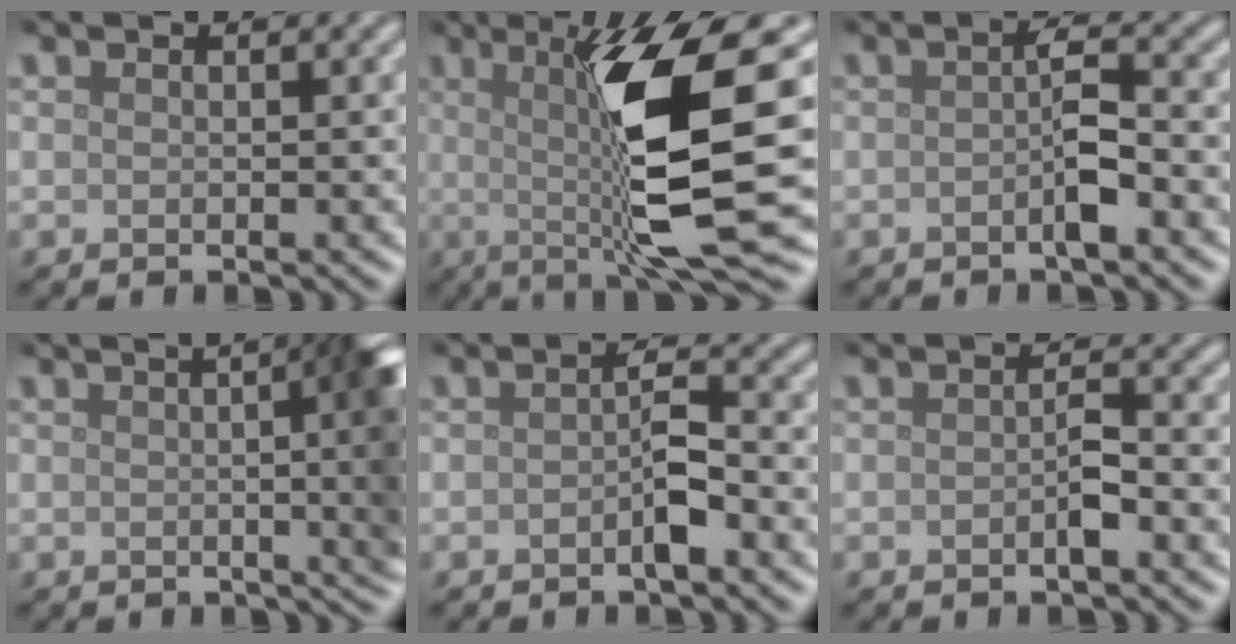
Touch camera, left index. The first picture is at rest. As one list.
[{"total": 11.9, "force": [0.5, 2.3, 11.6], "torque": [-0.167, -0.005, 0.008]}, {"total": 2.6, "force": [-0.8, 0.4, 2.4], "torque": [-0.041, 0.006, -0.016]}, {"total": 15.3, "force": [0.8, 6.8, 13.7], "torque": [-0.078, 0.024, -0.006]}, {"total": 2.4, "force": [-0.9, 0.5, 2.1], "torque": [-0.037, 0.004, -0.018]}, {"total": 1.6, "force": [-0.6, 0.3, 1.4], "torque": [-0.025, 0.002, -0.011]}]